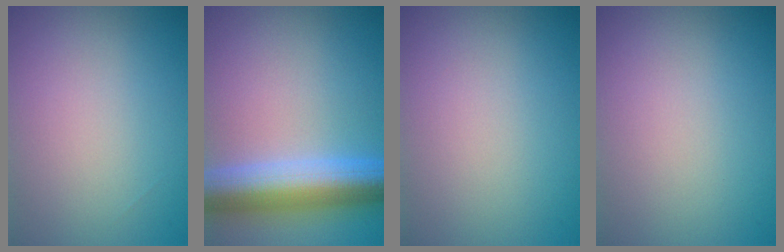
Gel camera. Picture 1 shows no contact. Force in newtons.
{"total": 8.2, "press": 8.2, "slide": 0.4}
{"total": 0.0}
{"total": 0.0}